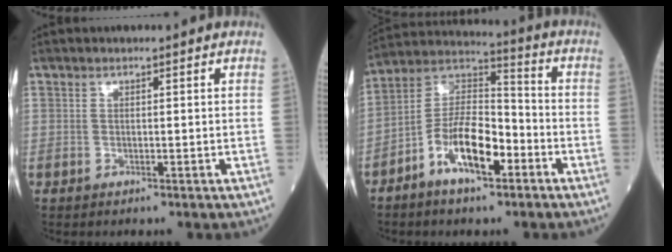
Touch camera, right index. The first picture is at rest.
{"total": 11.4, "force": [-5.1, 4.2, 9.4], "torque": [-0.184, 0.015, -0.097]}